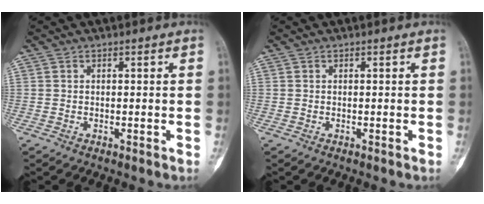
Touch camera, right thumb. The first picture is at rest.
{"total": 0.0}